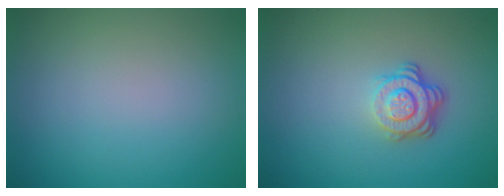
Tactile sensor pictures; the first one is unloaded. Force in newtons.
{"total": 3.6, "press": 2.6, "slide": 2.5}